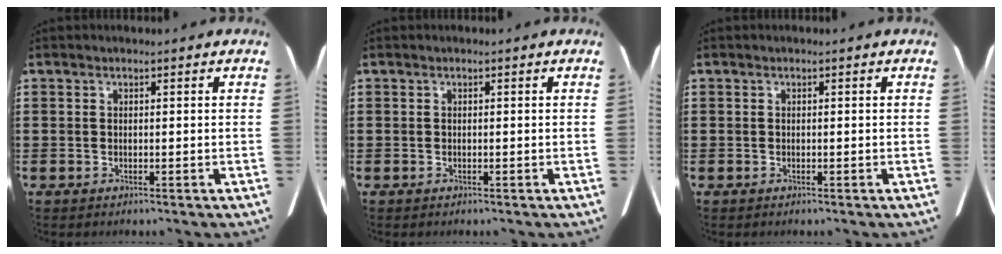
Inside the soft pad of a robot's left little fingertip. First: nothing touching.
{"total": 0.0}
{"total": 0.0}